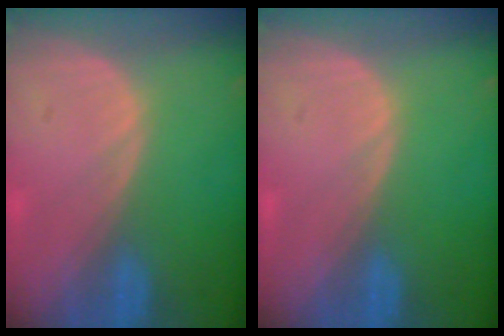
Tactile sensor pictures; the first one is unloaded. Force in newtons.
{"total": 0.0}